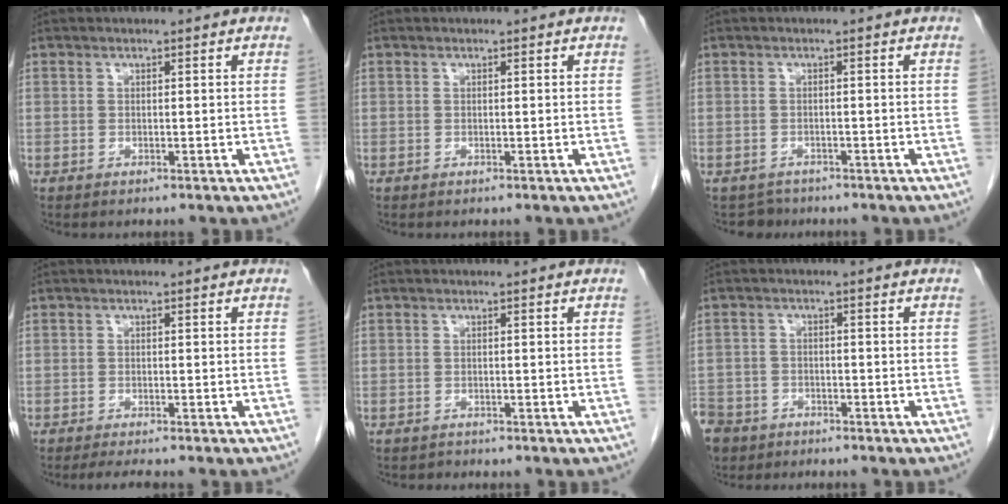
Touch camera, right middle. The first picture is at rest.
{"total": 0.0}
{"total": 2.1, "force": [-1.7, 1.0, -0.6], "torque": [0.005, 0.000, -0.027]}
{"total": 2.3, "force": [-2.0, 0.0, 1.2], "torque": [-0.022, -0.006, -0.032]}
{"total": 0.5, "force": [-0.5, 0.2, -0.1], "torque": [-0.006, -0.001, -0.009]}
{"total": 11.3, "force": [-7.3, 8.0, 3.3], "torque": [-0.119, -0.010, -0.122]}